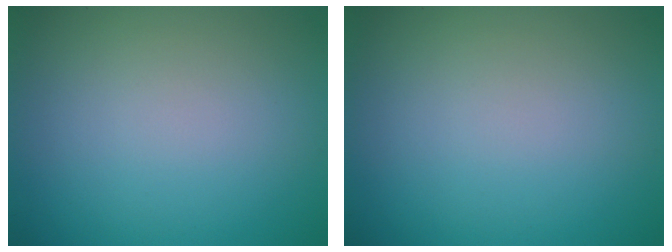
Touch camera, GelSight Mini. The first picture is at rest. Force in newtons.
{"total": 0.0}